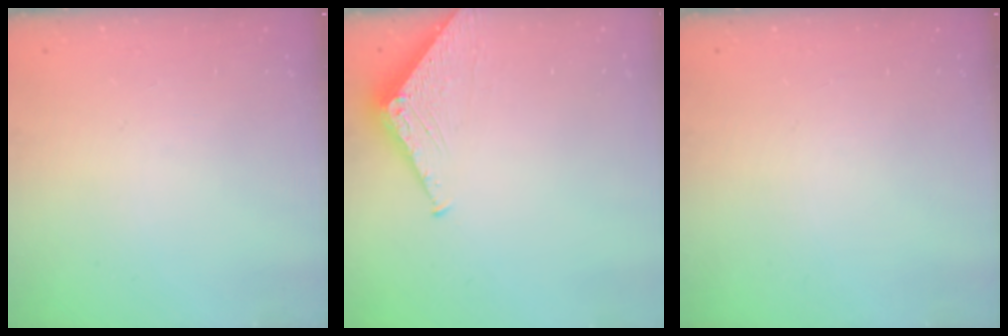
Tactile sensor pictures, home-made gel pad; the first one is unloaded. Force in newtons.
{"total": 3.8, "press": 3.7, "slide": 0.5}
{"total": 0.0}